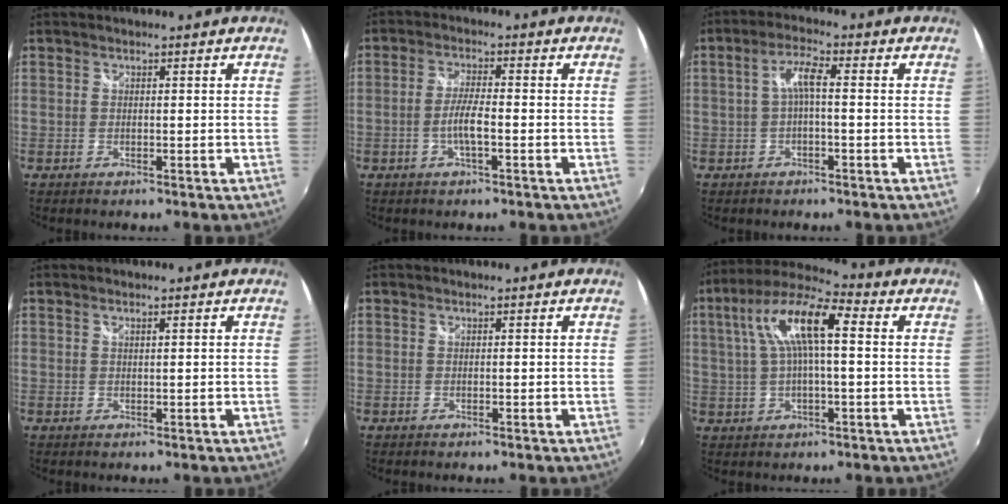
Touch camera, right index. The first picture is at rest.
{"total": 4.5, "force": [-1.5, 0.5, 4.2], "torque": [-0.086, 0.001, -0.029]}
{"total": 4.1, "force": [-0.5, 0.6, 4.0], "torque": [-0.082, 0.011, -0.009]}
{"total": 0.6, "force": [0.4, 0.0, 0.5], "torque": [-0.009, 0.003, 0.007]}
{"total": 0.0}
{"total": 12.9, "force": [2.6, 3.6, 12.1], "torque": [-0.230, 0.028, 0.042]}